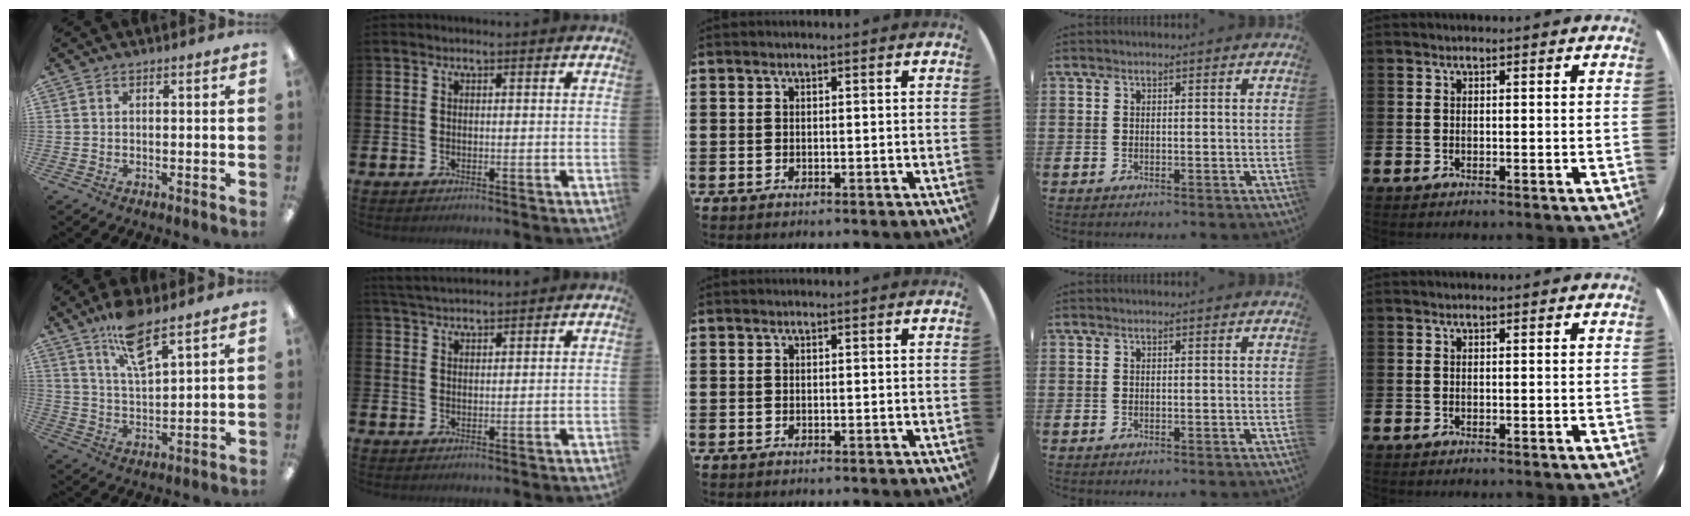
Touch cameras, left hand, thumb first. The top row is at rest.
{"thumb": {"total": 10.5, "force": [7.6, 3.1, 6.6], "torque": [-0.114, -0.035, 0.133]}, "index": {"total": 3.6, "force": [3.5, 0.5, 0.7], "torque": [-0.021, -0.011, 0.065]}}